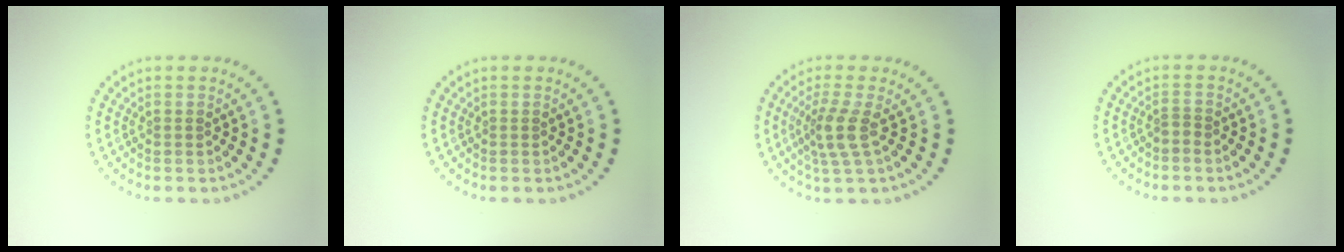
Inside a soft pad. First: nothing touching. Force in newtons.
{"total": 0.0}
{"total": 2.9, "press": 2.2, "slide": 1.9}
{"total": 0.6, "press": 0.4, "slide": 0.5}